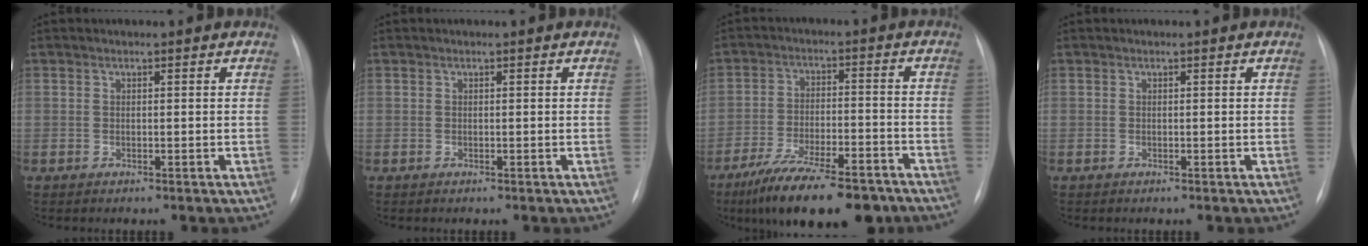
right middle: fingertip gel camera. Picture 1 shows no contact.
{"total": 0.0}
{"total": 17.1, "force": [-13.0, 4.5, 10.2], "torque": [-0.148, -0.010, -0.206]}
{"total": 0.0}